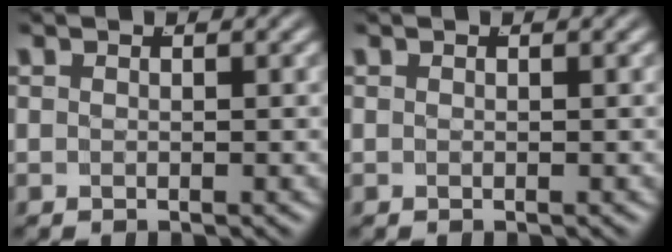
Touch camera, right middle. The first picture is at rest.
{"total": 0.0}